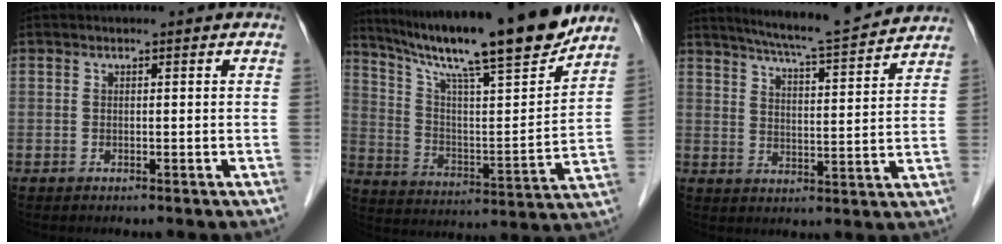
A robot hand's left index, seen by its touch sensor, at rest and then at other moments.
{"total": 21.1, "force": [17.5, 0.5, 11.8], "torque": [-0.194, -0.015, 0.278]}
{"total": 13.1, "force": [12.1, 0.0, 4.9], "torque": [-0.083, 0.001, 0.167]}